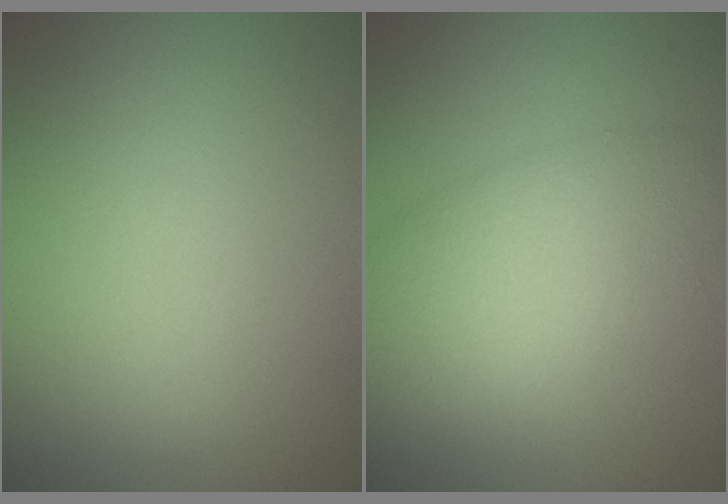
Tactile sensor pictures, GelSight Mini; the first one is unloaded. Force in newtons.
{"total": 6.6, "press": 6.6, "slide": 0.3}